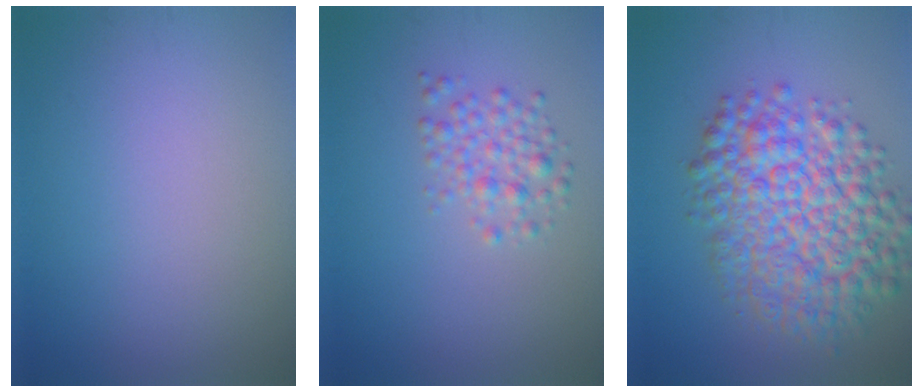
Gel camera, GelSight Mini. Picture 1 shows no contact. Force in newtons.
{"total": 2.3, "press": 2.3, "slide": 0.1}
{"total": 9.7, "press": 9.7, "slide": 0.3}